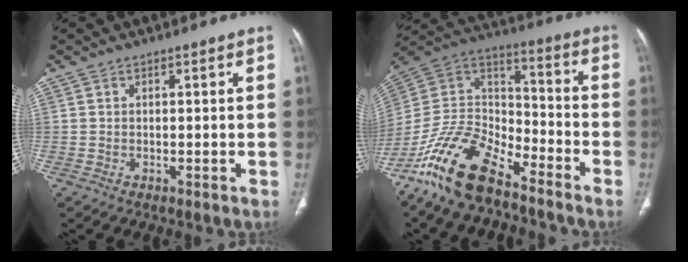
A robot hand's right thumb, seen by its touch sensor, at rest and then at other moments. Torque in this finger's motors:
{"motor_torque": [0.18, 0.26, 1.43, -1.35, 0.17]}